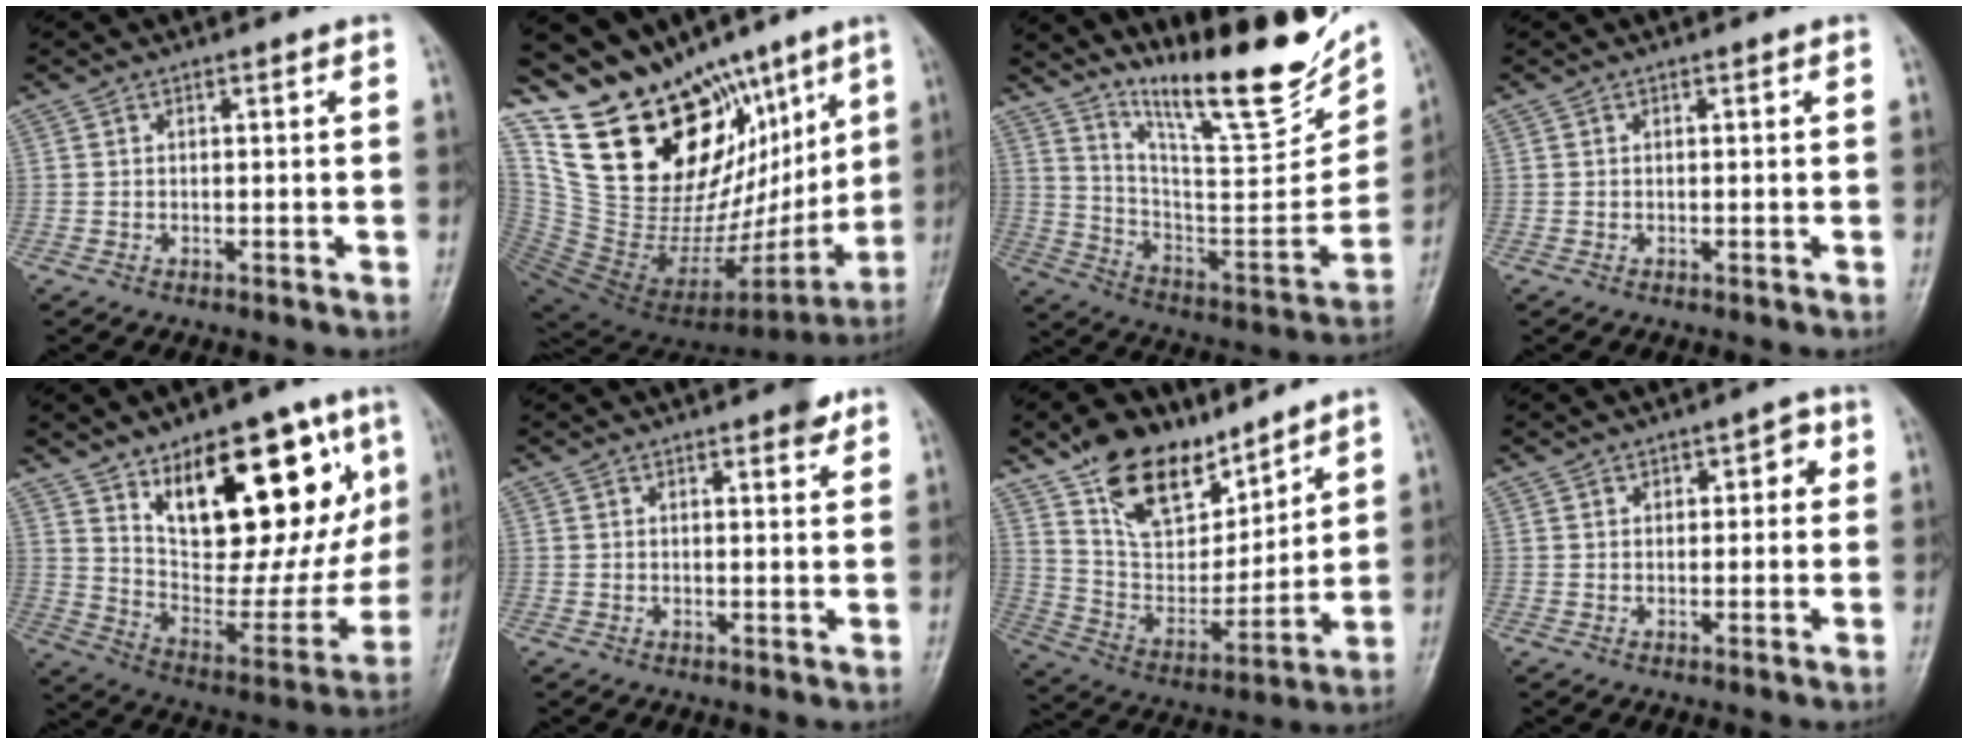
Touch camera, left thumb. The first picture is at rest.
{"total": 29.7, "force": [15.9, 16.4, 19.0], "torque": [-0.262, -0.045, 0.290]}
{"total": 23.5, "force": [17.3, 4.9, 15.0], "torque": [-0.194, -0.099, 0.286]}
{"total": 0.0}
{"total": 26.9, "force": [12.3, 12.5, 20.4], "torque": [-0.245, -0.032, 0.203]}
{"total": 3.2, "force": [2.1, 1.0, 2.2], "torque": [-0.019, -0.009, 0.024]}
{"total": 17.6, "force": [12.3, 8.8, 9.0], "torque": [-0.105, -0.066, 0.230]}
{"total": 3.3, "force": [1.1, 2.0, 2.4], "torque": [-0.007, 0.002, 0.008]}